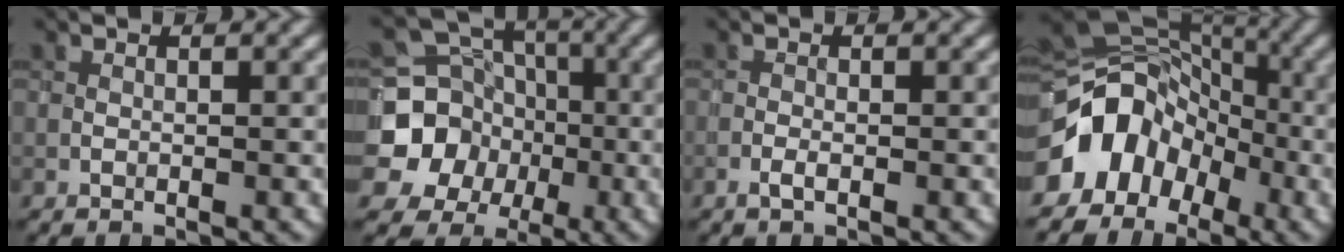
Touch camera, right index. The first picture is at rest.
{"total": 8.9, "force": [-1.5, 8.3, 2.7], "torque": [-0.049, -0.006, -0.047]}
{"total": 0.7, "force": [-0.3, 0.1, 0.6], "torque": [-0.015, 0.000, -0.008]}
{"total": 9.4, "force": [-3.7, 7.3, 4.5], "torque": [-0.077, -0.004, -0.069]}